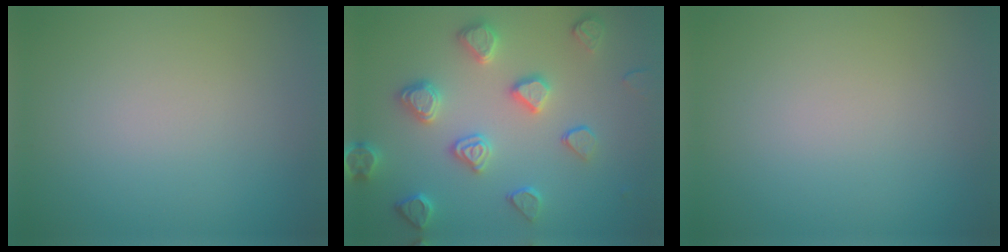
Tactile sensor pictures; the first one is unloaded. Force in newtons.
{"total": 4.6, "press": 4.2, "slide": 2.0}
{"total": 0.0}